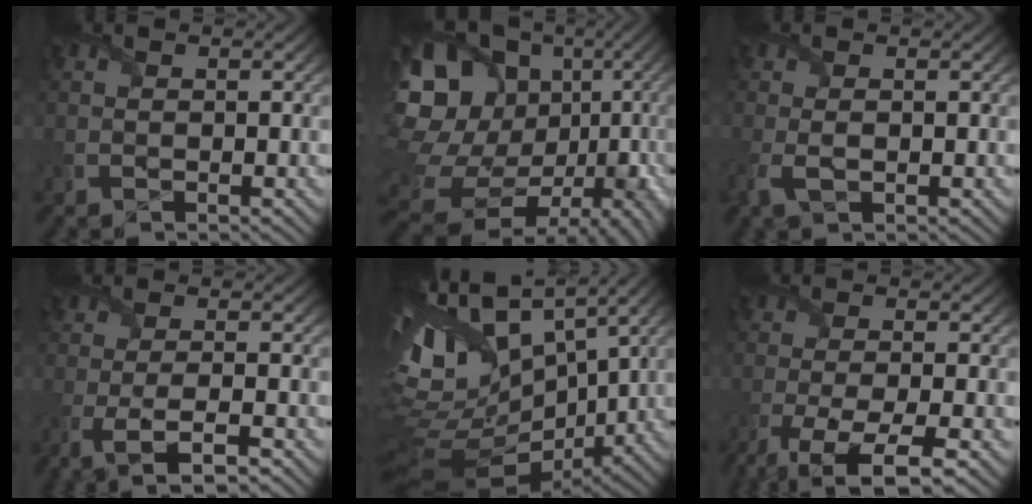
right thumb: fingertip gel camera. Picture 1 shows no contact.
{"total": 21.6, "force": [1.6, 18.8, 10.6], "torque": [-0.242, 0.008, 0.029]}
{"total": 2.9, "force": [-0.5, 1.6, 2.4], "torque": [-0.064, -0.006, -0.014]}
{"total": 3.8, "force": [-1.8, 0.4, 3.3], "torque": [-0.062, 0.003, -0.038]}
{"total": 16.3, "force": [2.1, 9.0, 13.4], "torque": [-0.272, -0.017, 0.072]}
{"total": 7.9, "force": [-4.9, 1.9, 5.9], "torque": [-0.120, -0.014, -0.086]}